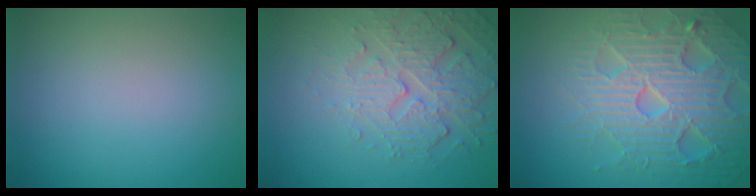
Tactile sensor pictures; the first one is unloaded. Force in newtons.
{"total": 5.2, "press": 3.6, "slide": 3.7}
{"total": 7.4, "press": 7.3, "slide": 1.5}